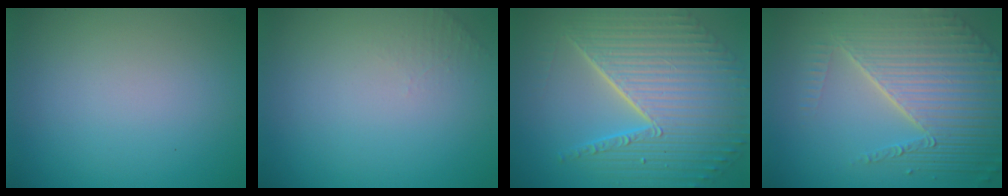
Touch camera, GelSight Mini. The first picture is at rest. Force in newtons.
{"total": 1.0, "press": 0.9, "slide": 0.3}
{"total": 10.9, "press": 7.1, "slide": 8.3}
{"total": 8.8, "press": 5.7, "slide": 6.7}